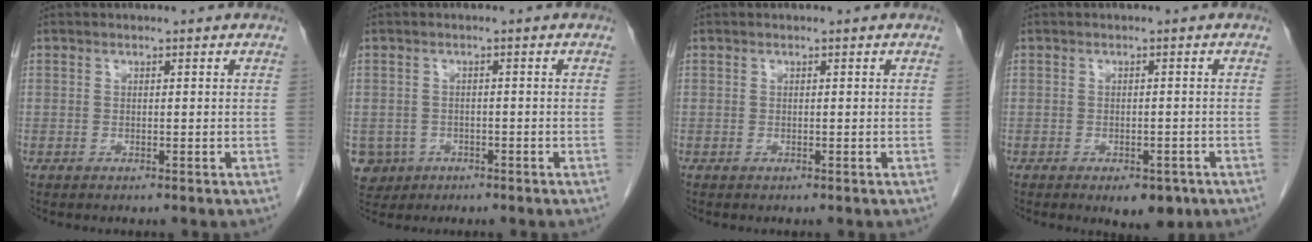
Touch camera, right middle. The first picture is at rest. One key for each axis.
{"total": 5.3, "fx": -2.4, "fy": 4.7, "fz": 0.6, "tx": -0.019, "ty": 0.005, "tz": -0.036}
{"total": 0.0}
{"total": 4.6, "fx": -2.9, "fy": 2.2, "fz": 2.9, "tx": -0.031, "ty": -0.003, "tz": -0.031}